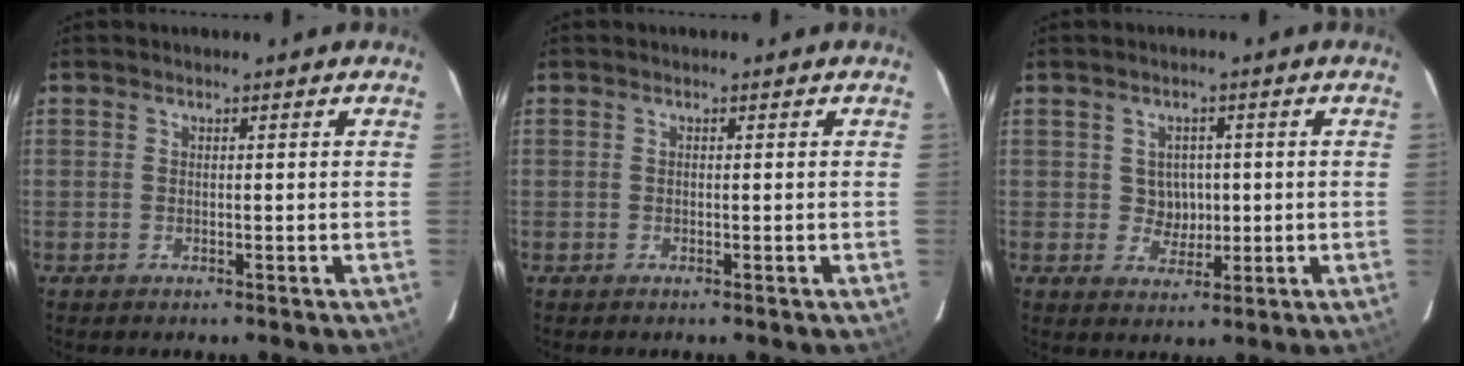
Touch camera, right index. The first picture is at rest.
{"total": 0.0}
{"total": 3.7, "force": [0.2, 3.6, 1.1], "torque": [-0.020, 0.010, 0.006]}